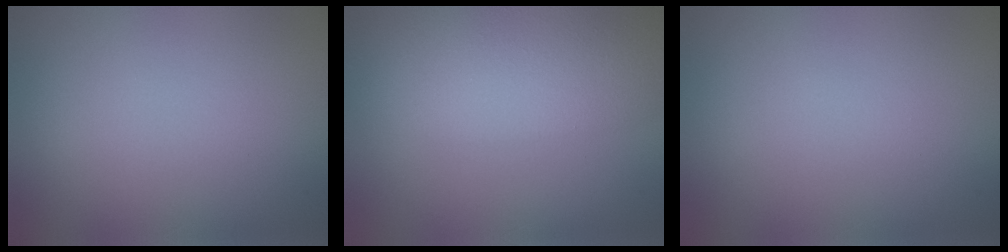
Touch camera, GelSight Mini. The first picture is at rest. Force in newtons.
{"total": 9.1, "press": 9.1, "slide": 0.5}
{"total": 0.0}